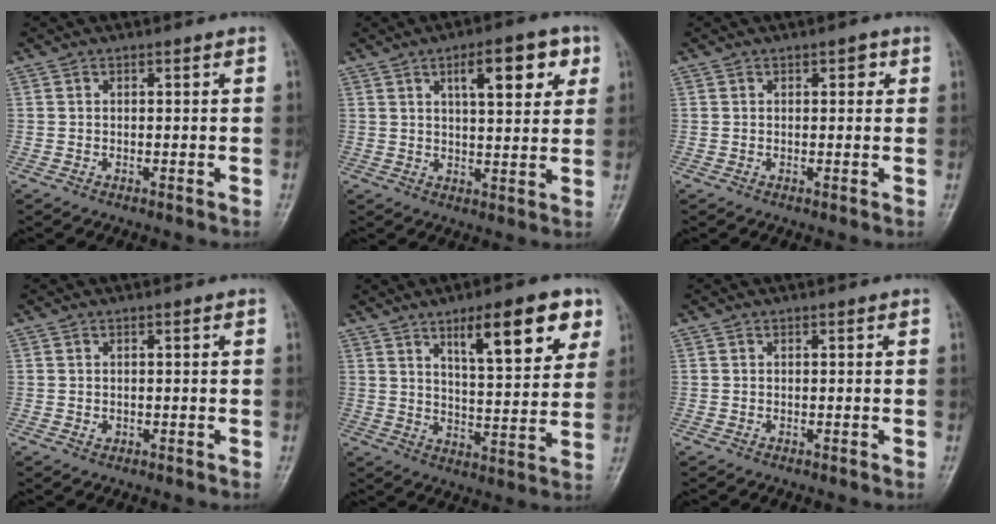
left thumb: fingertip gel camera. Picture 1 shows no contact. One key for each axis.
{"total": 10.5, "fx": 4.5, "fy": 3.8, "fz": 8.7, "tx": -0.100, "ty": -0.012, "tz": 0.062}
{"total": 2.0, "fx": 0.9, "fy": 1.0, "fz": 1.4, "tx": -0.010, "ty": 0.001, "tz": 0.008}
{"total": 0.8, "fx": 0.1, "fy": 0.6, "fz": 0.5, "tx": -0.003, "ty": 0.000, "tz": 0.003}
{"total": 14.8, "fx": 7.9, "fy": 4.7, "fz": 11.7, "tx": -0.140, "ty": -0.032, "tz": 0.119}
{"total": 0.0}